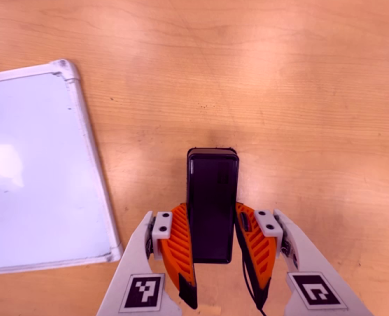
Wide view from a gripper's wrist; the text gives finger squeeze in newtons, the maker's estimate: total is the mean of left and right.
{"total": 4.4, "left": 2.8, "right": 6.0}